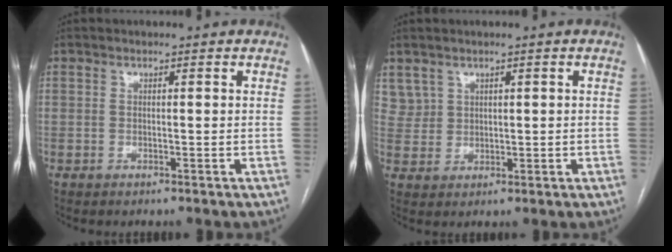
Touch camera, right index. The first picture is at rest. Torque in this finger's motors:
{"motor_torque": [-0.14, 0.21, -0.01, 0.01]}